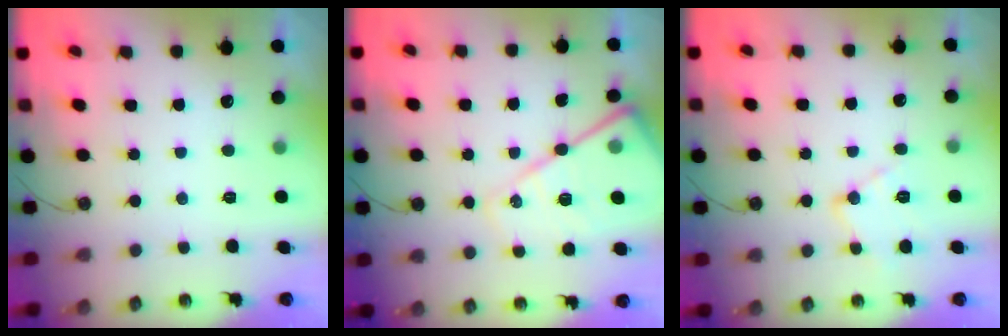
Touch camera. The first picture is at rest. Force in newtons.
{"total": 17.0, "press": 17.0, "slide": 1.6}
{"total": 11.9, "press": 11.9, "slide": 0.8}